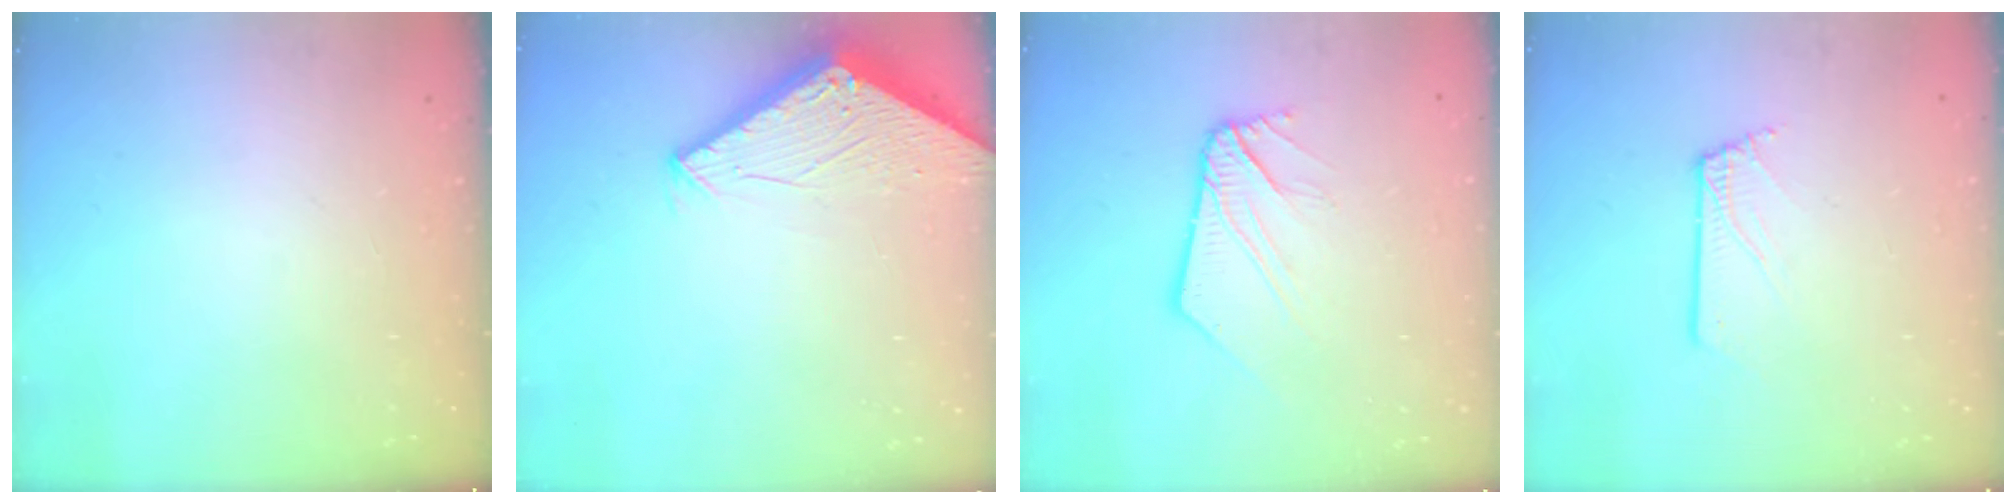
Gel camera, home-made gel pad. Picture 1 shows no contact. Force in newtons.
{"total": 2.8, "press": 2.8, "slide": 0.2}
{"total": 11.3, "press": 11.3, "slide": 1.4}
{"total": 1.0, "press": 1.0, "slide": 0.1}